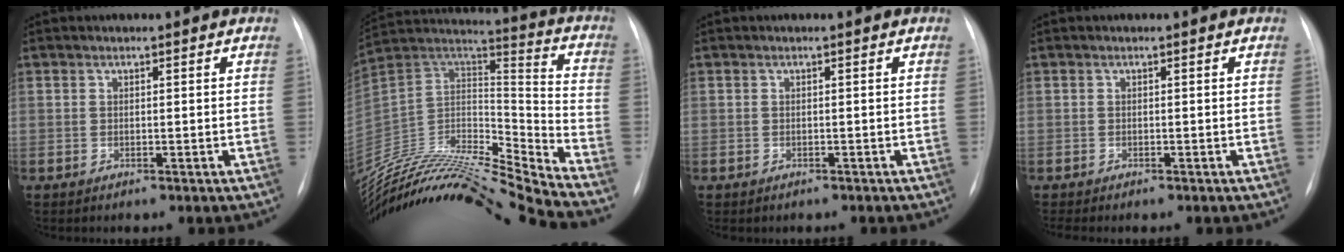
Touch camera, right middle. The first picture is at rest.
{"total": 27.1, "force": [-25.2, -0.4, 10.0], "torque": [-0.204, -0.005, -0.429]}
{"total": 0.7, "force": [-0.5, 0.5, 0.1], "torque": [-0.008, 0.000, -0.005]}
{"total": 1.9, "force": [-1.6, 0.4, 0.9], "torque": [-0.011, -0.005, -0.016]}